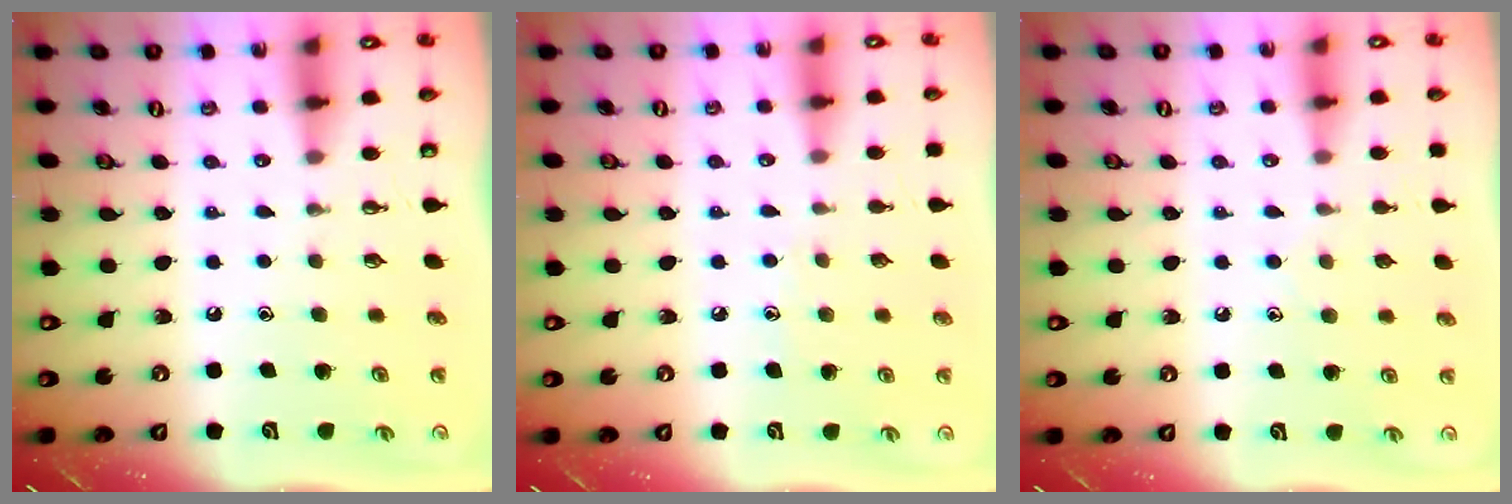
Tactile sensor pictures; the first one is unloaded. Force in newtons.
{"total": 3.9, "press": 3.8, "slide": 0.4}
{"total": 7.3, "press": 7.2, "slide": 0.6}